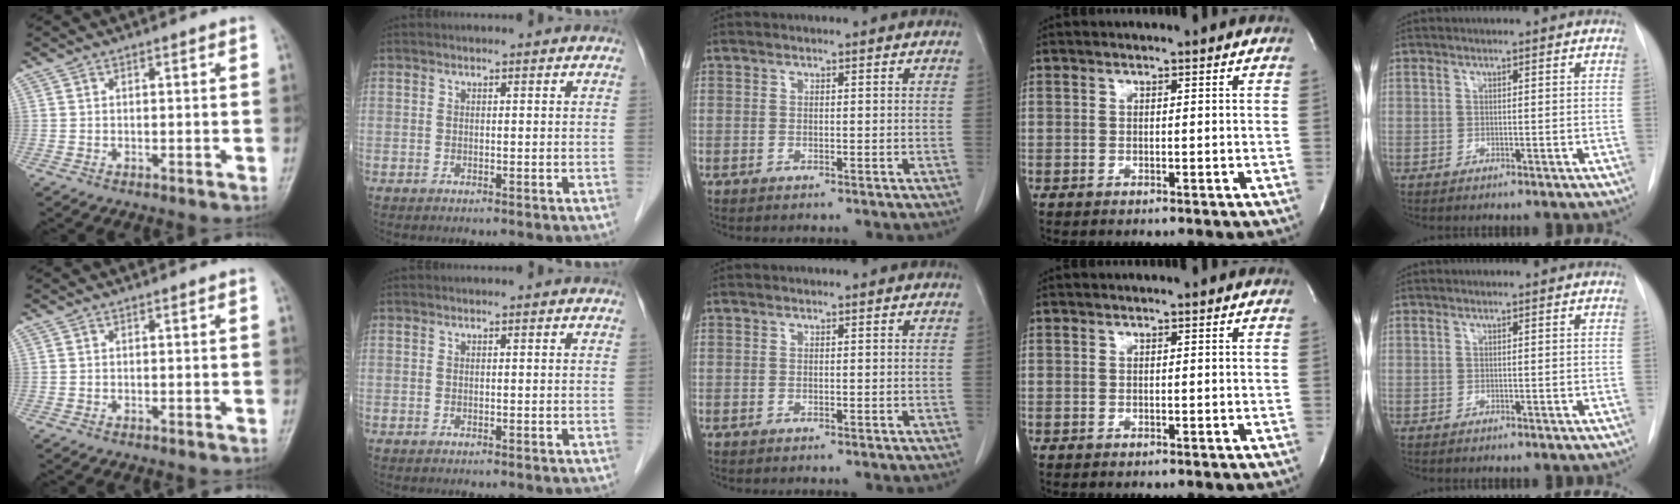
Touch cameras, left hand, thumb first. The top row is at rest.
{}